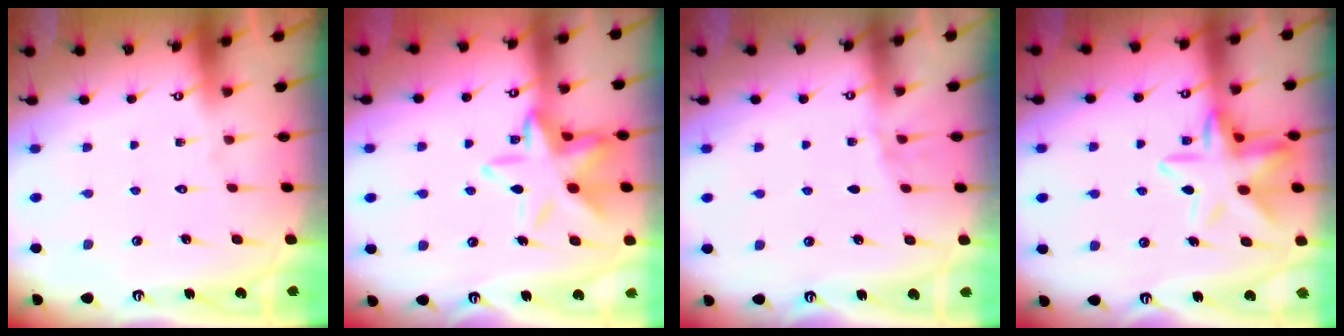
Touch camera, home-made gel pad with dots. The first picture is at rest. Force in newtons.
{"total": 14.8, "press": 14.7, "slide": 1.1}
{"total": 4.3, "press": 3.5, "slide": 2.6}
{"total": 12.5, "press": 12.4, "slide": 0.7}